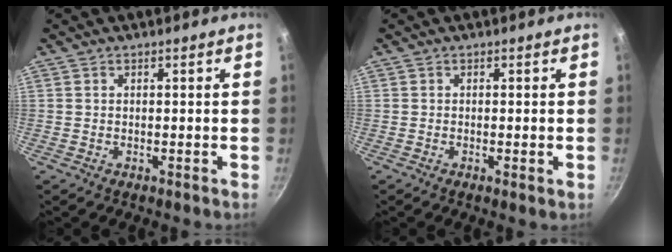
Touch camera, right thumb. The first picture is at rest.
{"total": 0.9, "force": [-0.2, 0.1, 0.9], "torque": [-0.016, -0.002, -0.005]}